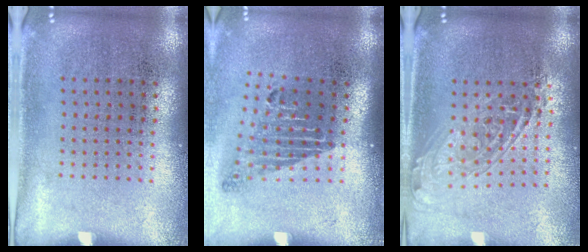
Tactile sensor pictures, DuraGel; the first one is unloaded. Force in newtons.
{"total": 1.8, "press": 1.3, "slide": 1.3}
{"total": 1.7, "press": 1.4, "slide": 1.0}